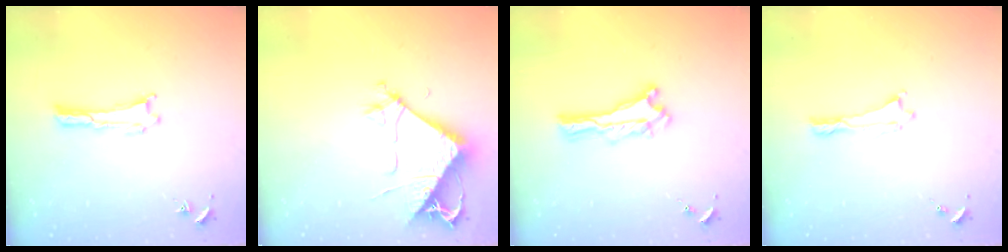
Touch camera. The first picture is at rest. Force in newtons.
{"total": 7.7, "press": 7.6, "slide": 1.2}
{"total": 0.0}
{"total": 0.0}